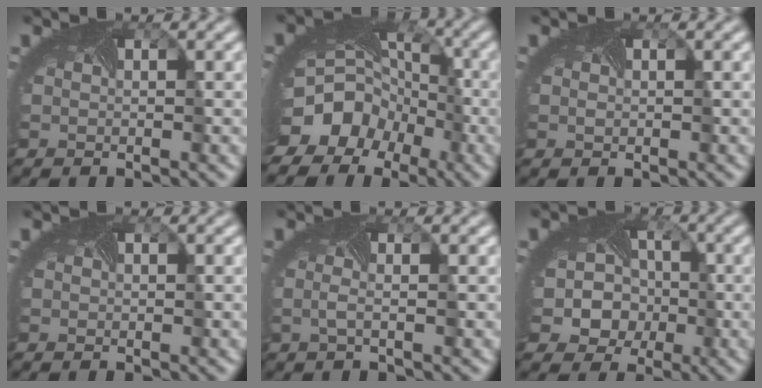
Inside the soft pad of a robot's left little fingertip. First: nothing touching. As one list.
[{"total": 12.1, "force": [-6.1, 9.4, 4.6], "torque": [-0.087, -0.033, -0.101]}, {"total": 0.0}, {"total": 0.0}, {"total": 1.0, "force": [-0.3, -0.4, 0.8], "torque": [-0.024, 0.001, -0.007]}, {"total": 10.3, "force": [-1.6, 9.0, 4.7], "torque": [-0.091, 0.008, -0.059]}]